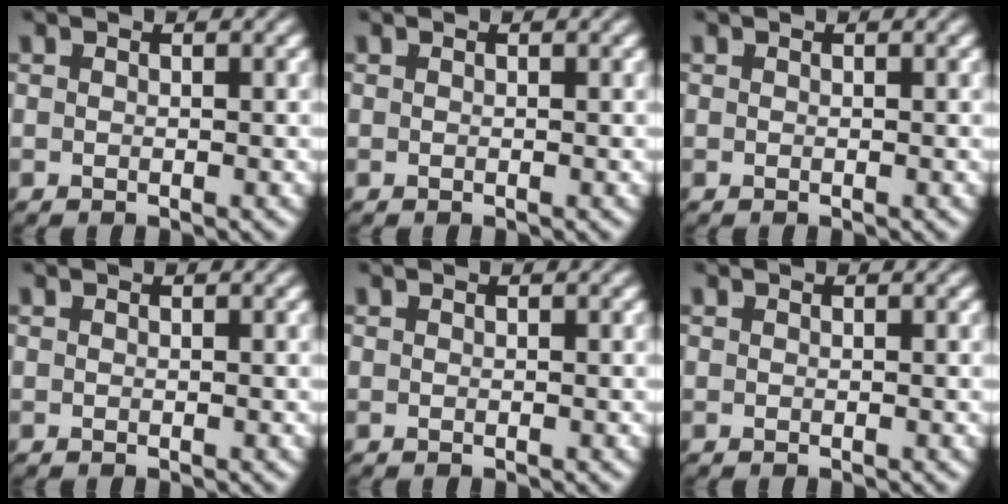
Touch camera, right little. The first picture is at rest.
{"total": 0.0}
{"total": 0.0}
{"total": 0.0}
{"total": 0.0}
{"total": 0.0}